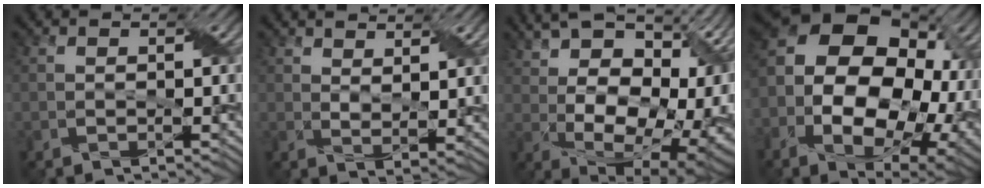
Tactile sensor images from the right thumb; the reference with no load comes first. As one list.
[{"total": 3.8, "force": [2.8, 1.0, 2.5], "torque": [-0.054, -0.006, 0.056]}, {"total": 20.8, "force": [5.0, 11.8, 16.5], "torque": [-0.269, 0.027, 0.121]}, {"total": 21.1, "force": [-2.9, 14.4, 15.0], "torque": [-0.304, -0.038, -0.014]}]